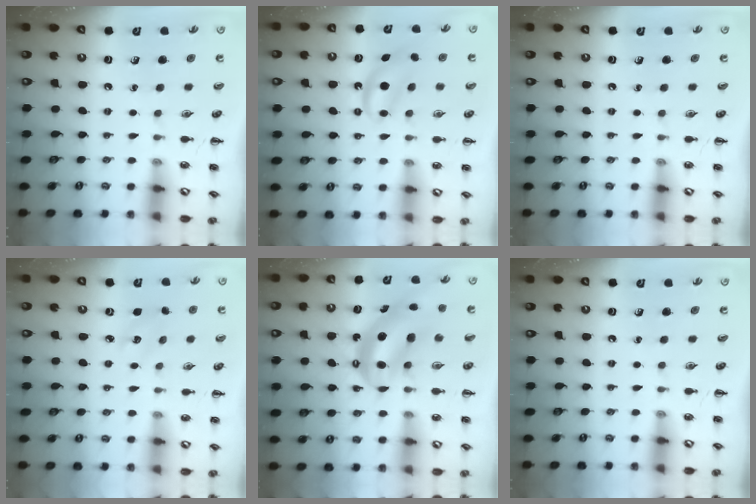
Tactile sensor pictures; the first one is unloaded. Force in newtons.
{"total": 5.6, "press": 5.5, "slide": 1.3}
{"total": 0.0}
{"total": 4.7, "press": 4.5, "slide": 1.3}
{"total": 7.4, "press": 7.2, "slide": 1.8}
{"total": 0.0}